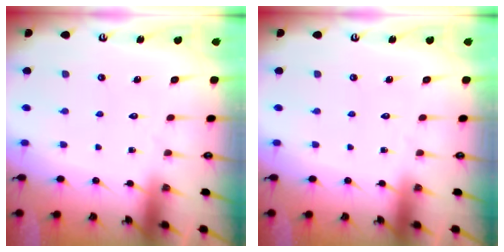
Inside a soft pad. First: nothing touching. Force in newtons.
{"total": 0.0}